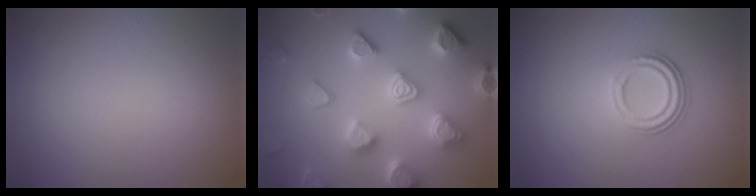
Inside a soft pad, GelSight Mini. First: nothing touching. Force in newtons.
{"total": 7.1, "press": 7.0, "slide": 1.5}
{"total": 3.1, "press": 2.2, "slide": 2.2}